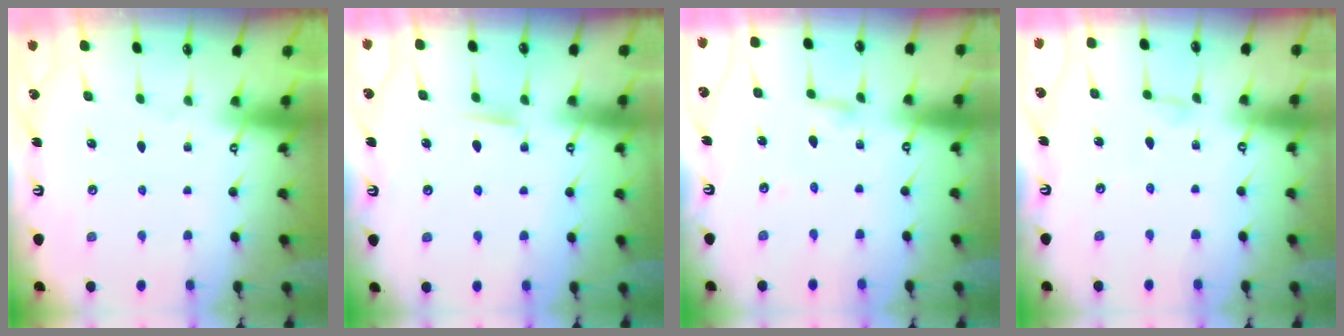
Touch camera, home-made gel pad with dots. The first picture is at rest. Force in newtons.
{"total": 4.5, "press": 4.4, "slide": 0.6}
{"total": 3.4, "press": 3.4, "slide": 0.3}
{"total": 3.9, "press": 3.9, "slide": 0.5}